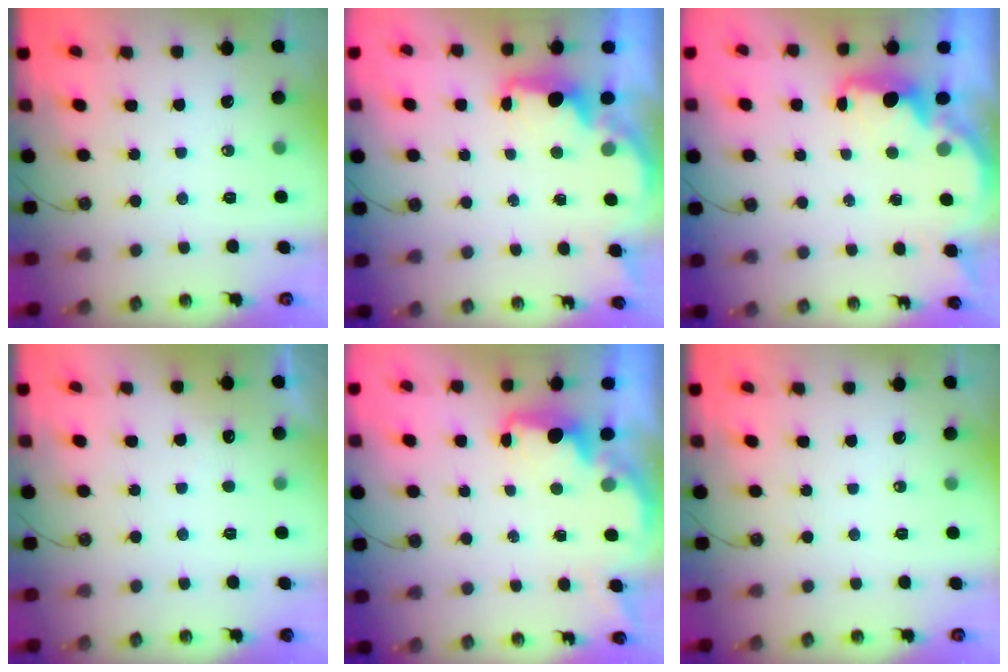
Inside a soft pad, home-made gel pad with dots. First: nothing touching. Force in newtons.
{"total": 2.4, "press": 2.3, "slide": 0.8}
{"total": 2.4, "press": 2.3, "slide": 0.8}
{"total": 2.7, "press": 2.5, "slide": 1.0}
{"total": 2.2, "press": 2.0, "slide": 0.8}
{"total": 0.0}